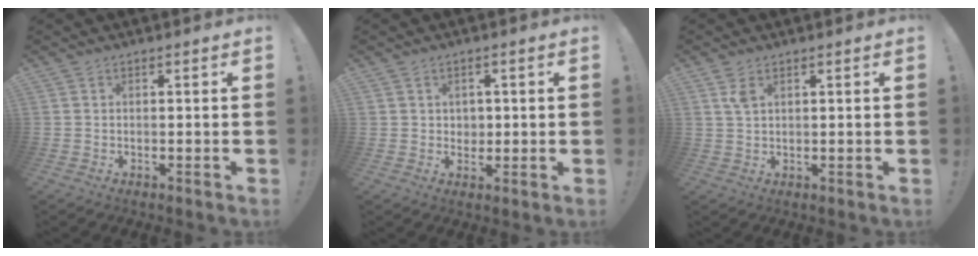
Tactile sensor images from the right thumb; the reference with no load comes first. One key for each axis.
{"total": 2.9, "fx": 1.0, "fy": 2.7, "fz": -0.1, "tx": 0.002, "ty": -0.004, "tz": 0.018}
{"total": 3.0, "fx": 1.5, "fy": 1.5, "fz": 2.1, "tx": -0.035, "ty": -0.003, "tz": 0.026}